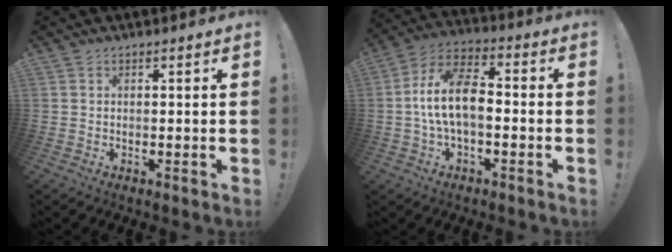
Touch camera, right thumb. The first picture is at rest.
{"total": 13.2, "force": [-1.2, 7.2, 11.1], "torque": [-0.207, 0.012, -0.019]}